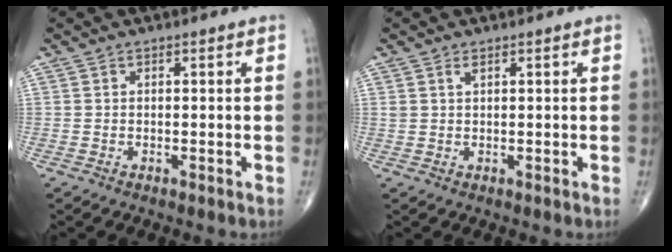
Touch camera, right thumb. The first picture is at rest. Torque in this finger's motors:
{"motor_torque": [-0.12, 0.04, 0.20, 0.19, 0.00]}